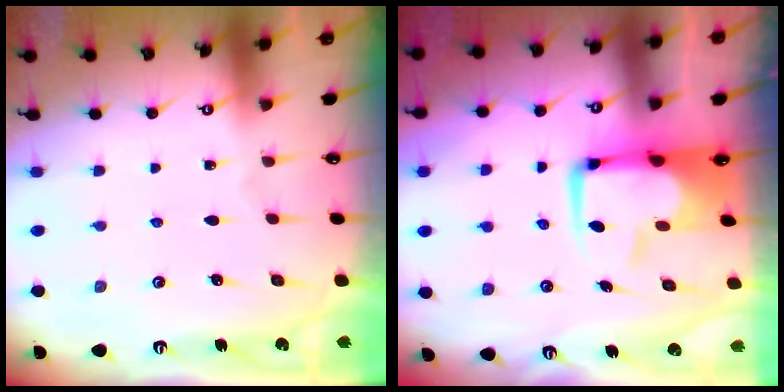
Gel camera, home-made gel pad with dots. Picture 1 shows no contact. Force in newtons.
{"total": 9.0, "press": 8.8, "slide": 1.4}